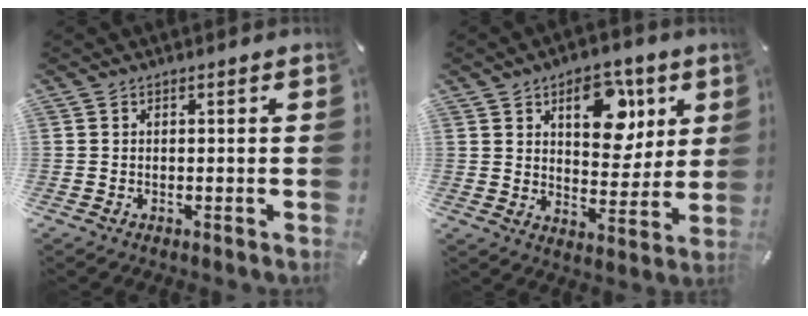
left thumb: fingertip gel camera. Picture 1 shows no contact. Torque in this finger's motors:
{"motor_torque": [1.64, 1.64, 1.18, -1.30, 0.32]}